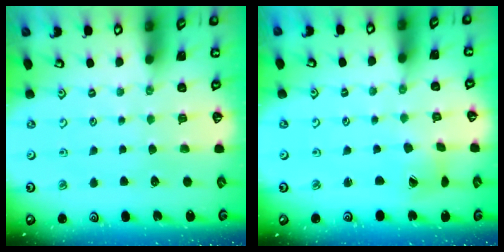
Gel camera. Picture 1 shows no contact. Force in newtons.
{"total": 3.7, "press": 3.7, "slide": 0.5}